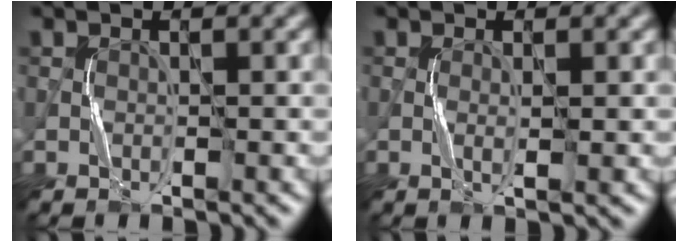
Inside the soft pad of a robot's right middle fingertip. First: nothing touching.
{"total": 0.8, "force": [0.0, -0.1, 0.8], "torque": [-0.021, -0.002, 0.002]}